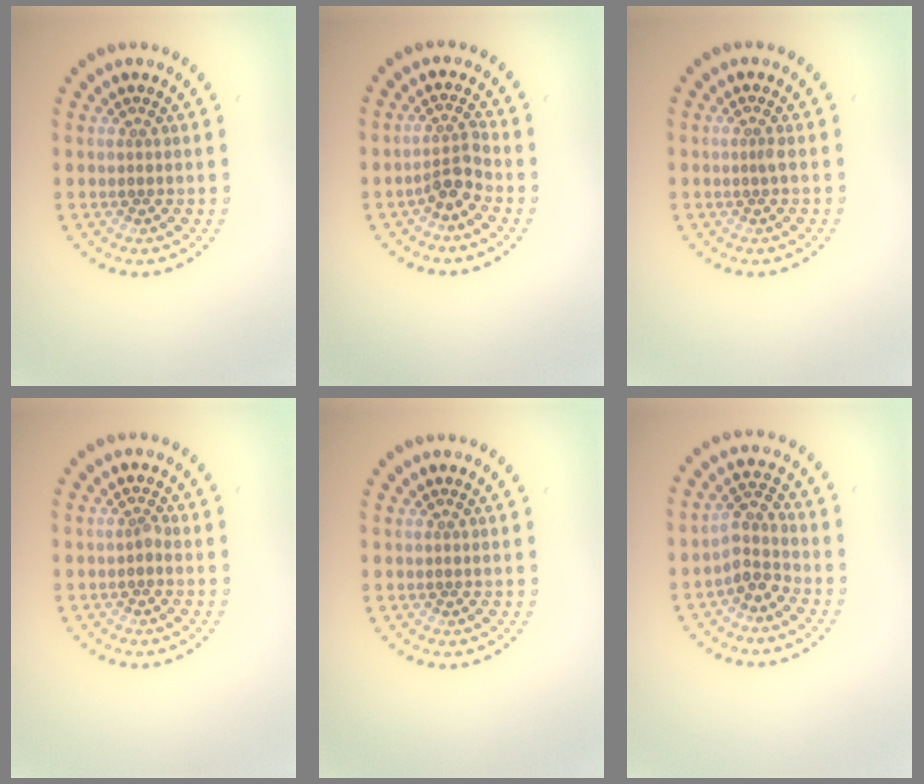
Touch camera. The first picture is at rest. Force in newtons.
{"total": 2.4, "press": 1.8, "slide": 1.6}
{"total": 0.7, "press": 0.4, "slide": 0.5}
{"total": 0.7, "press": 0.6, "slide": 0.3}
{"total": 0.0}
{"total": 2.8, "press": 2.2, "slide": 1.6}